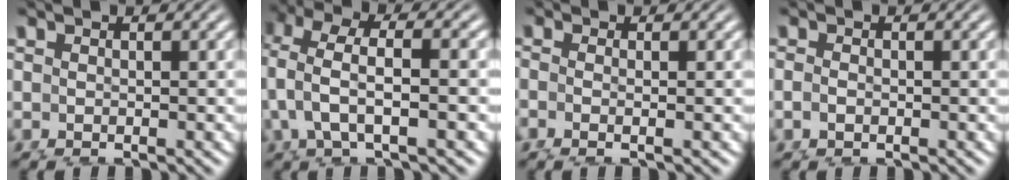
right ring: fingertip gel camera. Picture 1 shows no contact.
{"total": 4.4, "force": [2.3, 2.2, 3.1], "torque": [-0.090, 0.001, 0.039]}
{"total": 1.7, "force": [-0.4, 0.7, 1.5], "torque": [-0.053, -0.016, 0.004]}
{"total": 0.6, "force": [-0.3, 0.3, 0.4], "torque": [-0.014, -0.006, -0.002]}